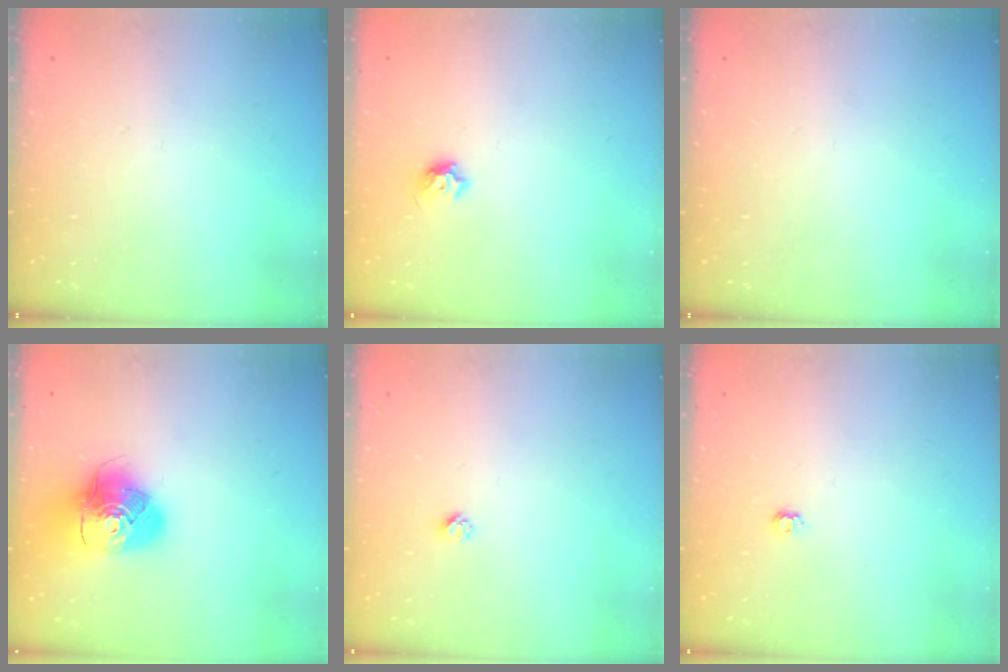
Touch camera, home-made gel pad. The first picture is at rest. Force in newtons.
{"total": 5.2, "press": 5.1, "slide": 1.0}
{"total": 0.0}
{"total": 14.5, "press": 14.4, "slide": 1.9}
{"total": 2.3, "press": 2.3, "slide": 0.2}
{"total": 3.9, "press": 3.9, "slide": 0.5}